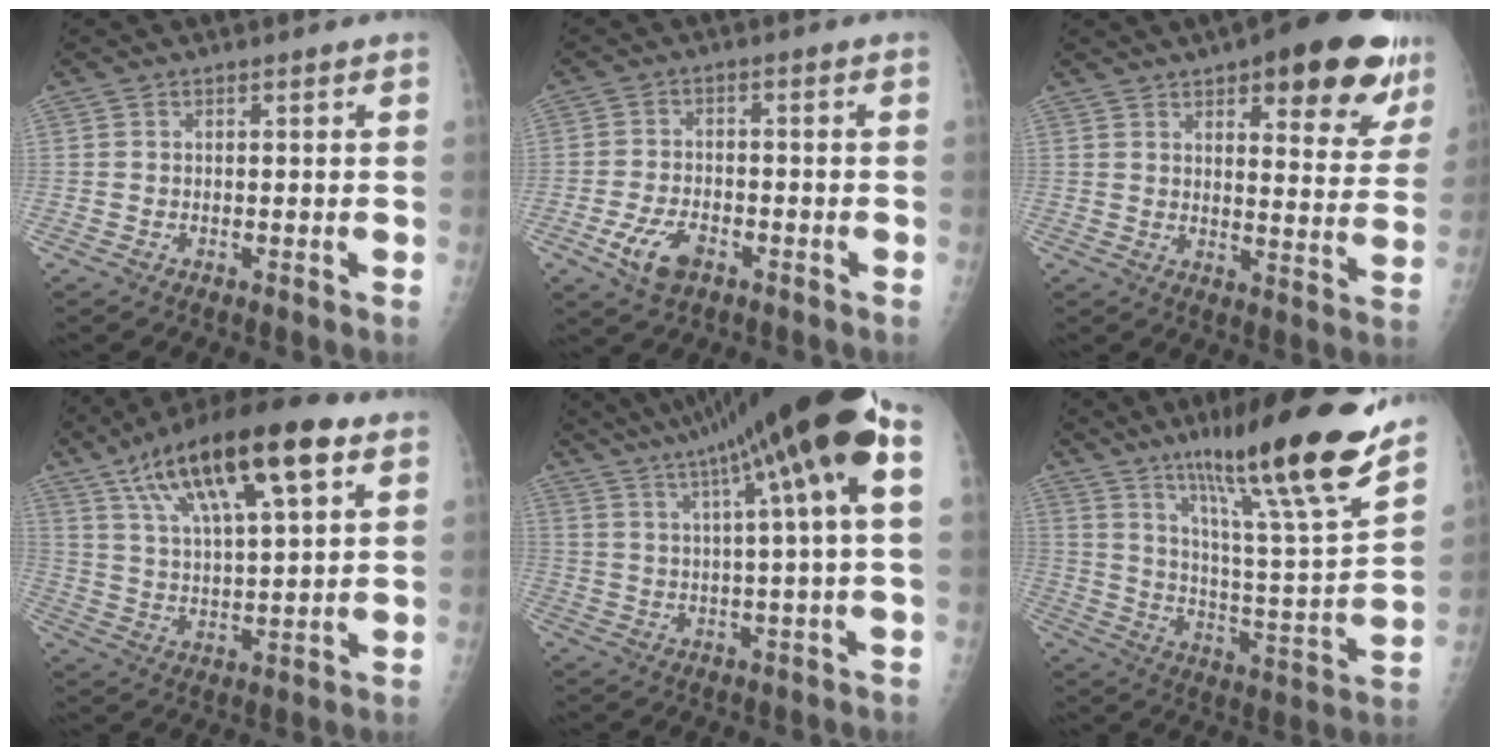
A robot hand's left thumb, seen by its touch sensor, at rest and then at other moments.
{"total": 6.6, "force": [-3.3, 3.5, 4.4], "torque": [-0.087, 0.015, -0.056]}
{"total": 19.9, "force": [11.2, 7.0, 14.8], "torque": [-0.149, -0.037, 0.146]}
{"total": 21.2, "force": [11.0, 6.5, 16.9], "torque": [-0.274, -0.013, 0.189]}
{"total": 21.6, "force": [10.4, 0.9, 18.9], "torque": [-0.304, 0.029, 0.149]}
{"total": 24.9, "force": [17.5, 1.6, 17.6], "torque": [-0.257, -0.077, 0.283]}